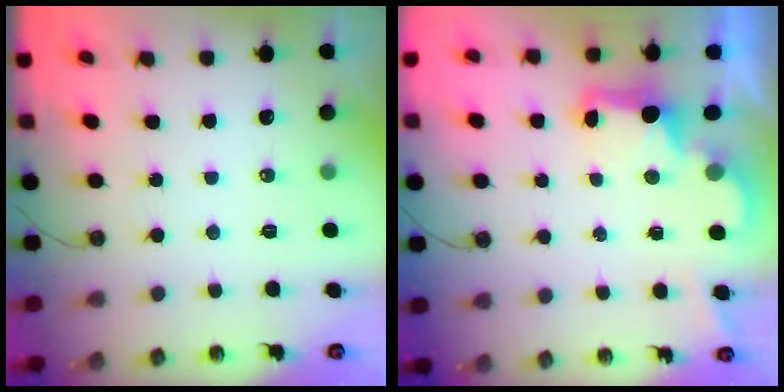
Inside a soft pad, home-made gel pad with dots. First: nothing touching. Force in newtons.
{"total": 2.7, "press": 2.7, "slide": 0.6}